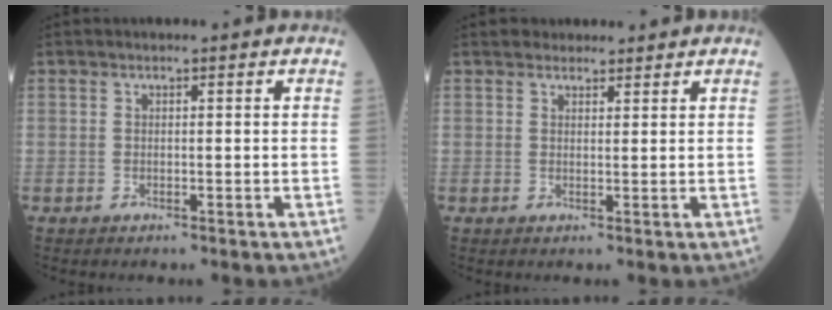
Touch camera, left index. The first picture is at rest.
{"total": 3.6, "force": [3.2, 1.4, 0.7], "torque": [-0.001, 0.021, 0.049]}